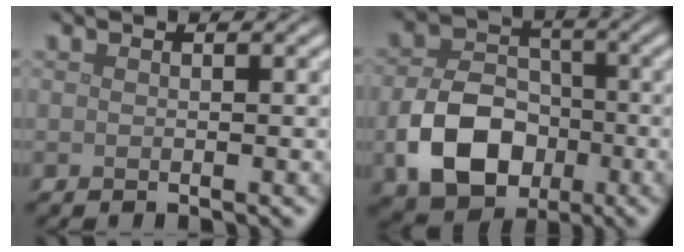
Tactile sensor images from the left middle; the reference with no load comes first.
{"total": 8.2, "force": [-2.7, 6.0, 5.0], "torque": [-0.097, -0.008, -0.048]}